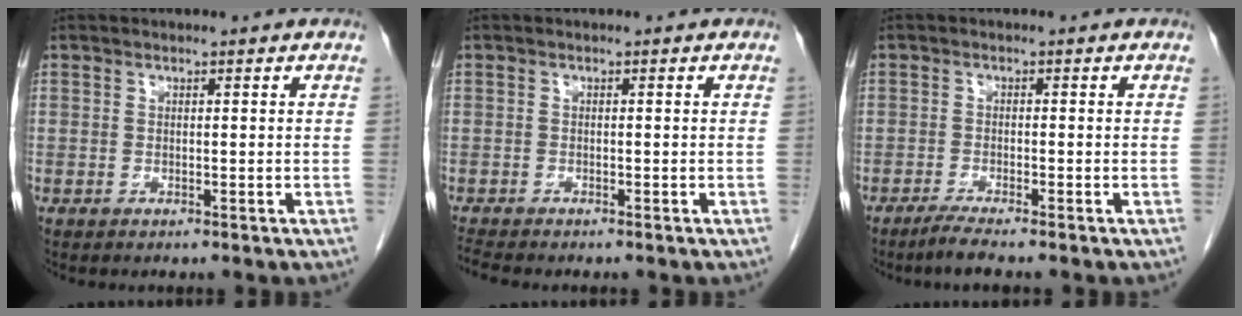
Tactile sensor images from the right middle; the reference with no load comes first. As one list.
[{"total": 2.0, "force": [-1.9, -0.1, 0.6], "torque": [-0.014, -0.007, -0.033]}, {"total": 2.9, "force": [-2.4, -0.4, 1.7], "torque": [-0.038, -0.006, -0.047]}]